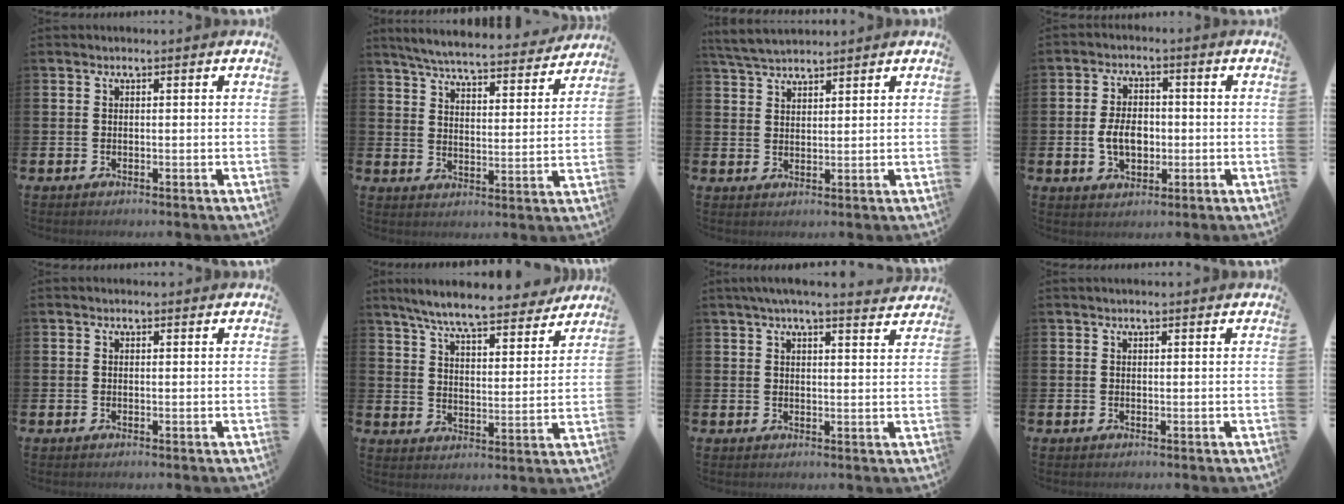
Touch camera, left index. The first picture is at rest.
{"total": 6.0, "force": [5.8, 0.4, 1.5], "torque": [-0.050, -0.044, 0.098]}
{"total": 3.9, "force": [3.8, 0.7, 0.8], "torque": [-0.023, -0.013, 0.069]}
{"total": 5.0, "force": [-0.6, 3.4, 3.7], "torque": [-0.054, 0.003, -0.016]}
{"total": 0.0}
{"total": 8.1, "force": [7.5, 0.7, 2.9], "torque": [-0.082, -0.046, 0.130]}
{"total": 4.7, "force": [4.4, -0.1, 1.7], "torque": [-0.035, -0.016, 0.076]}
{"total": 0.7, "force": [0.7, -0.1, 0.1], "torque": [0.005, -0.004, 0.011]}